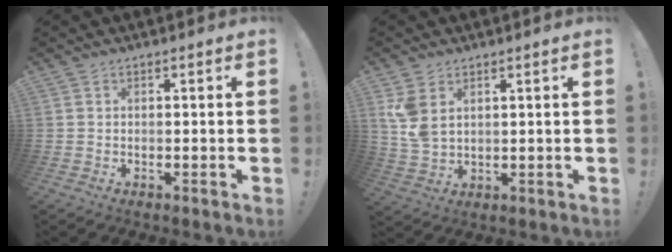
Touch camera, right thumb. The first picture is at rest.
{"total": 7.2, "force": [3.3, 4.4, 4.6], "torque": [-0.094, -0.012, 0.065]}